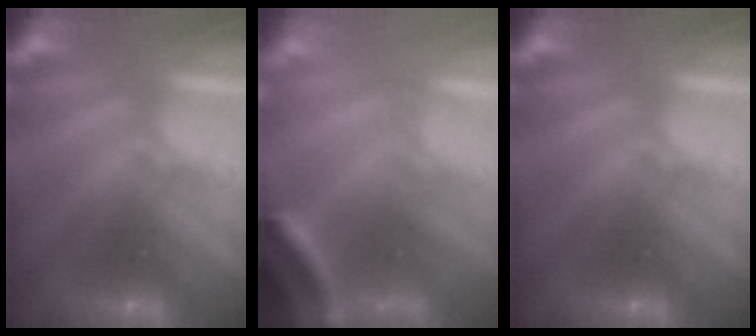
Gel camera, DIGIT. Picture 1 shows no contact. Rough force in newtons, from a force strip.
{"total": 3.8}
{"total": 0.0}